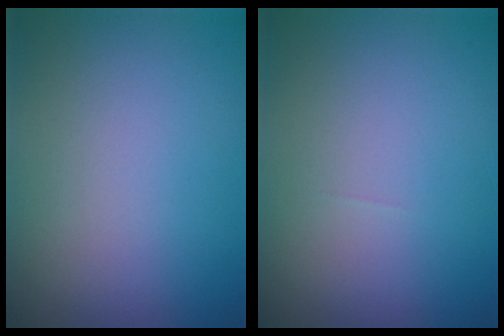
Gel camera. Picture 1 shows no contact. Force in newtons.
{"total": 0.0}